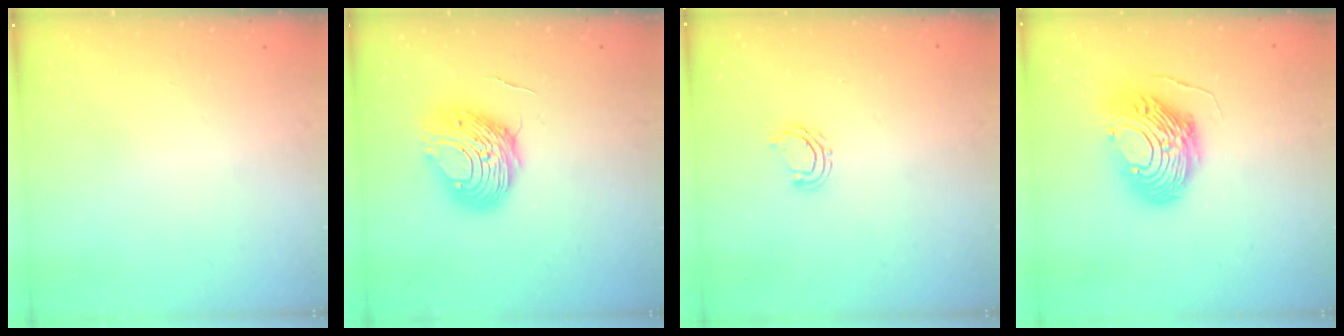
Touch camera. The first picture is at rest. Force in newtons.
{"total": 9.6, "press": 9.6, "slide": 0.8}
{"total": 5.6, "press": 5.4, "slide": 1.4}
{"total": 14.6, "press": 14.6, "slide": 1.5}